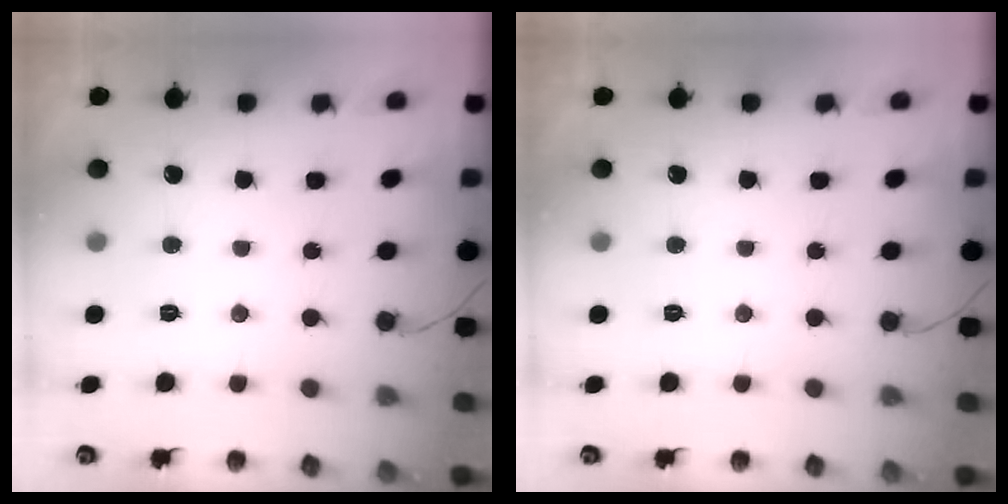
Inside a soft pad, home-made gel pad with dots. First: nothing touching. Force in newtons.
{"total": 0.0}